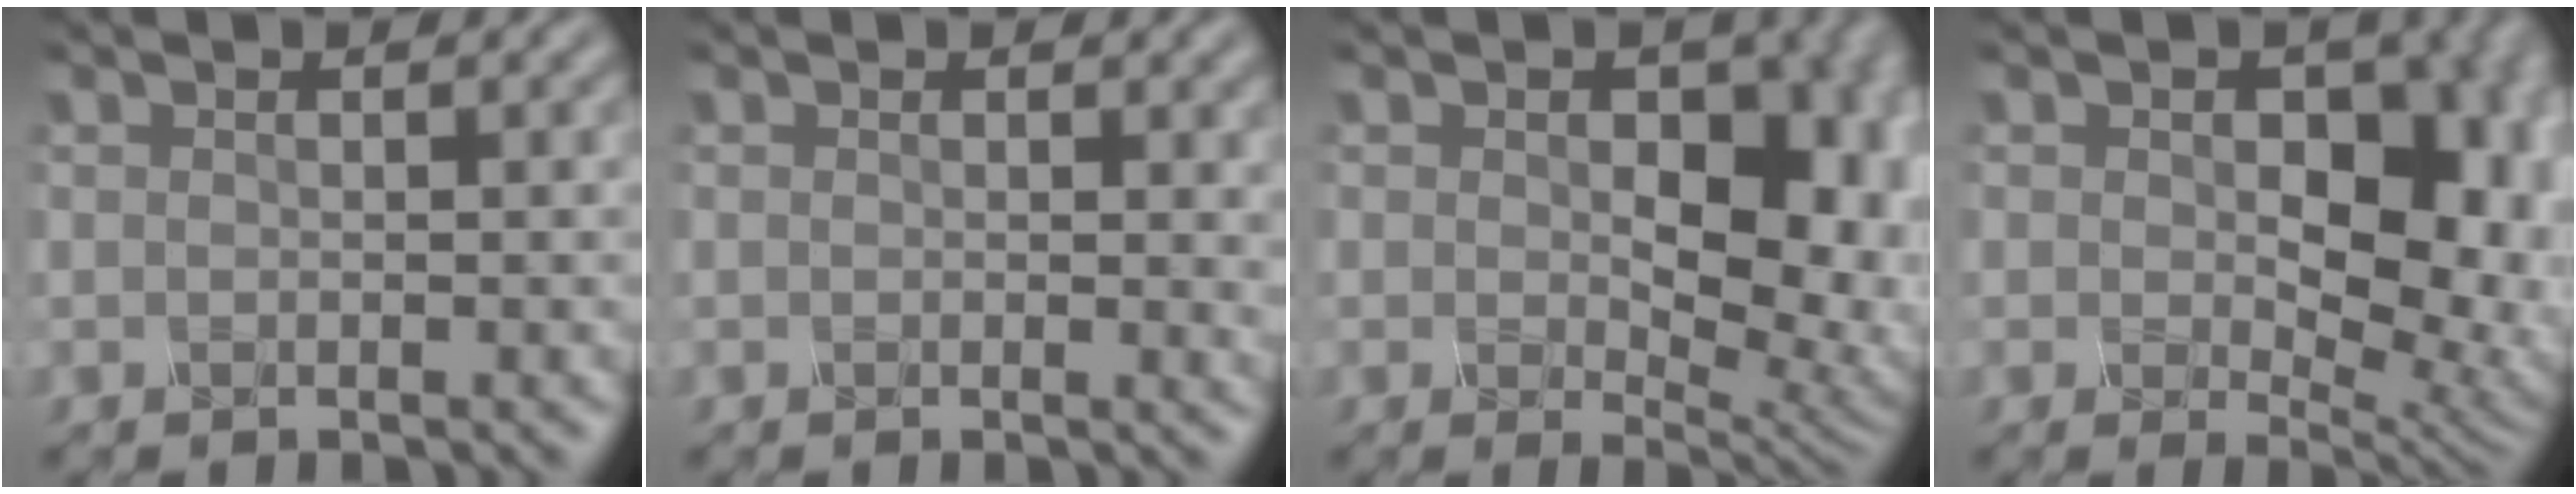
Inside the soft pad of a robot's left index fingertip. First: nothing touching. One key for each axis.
{"total": 1.4, "fx": 0.6, "fy": 0.5, "fz": 1.2, "tx": -0.010, "ty": -0.001, "tz": 0.009}
{"total": 9.3, "fx": 0.2, "fy": 5.6, "fz": 7.4, "tx": -0.097, "ty": -0.009, "tz": 0.008}
{"total": 10.3, "fx": 0.4, "fy": 6.5, "fz": 8.0, "tx": -0.103, "ty": -0.010, "tz": 0.015}